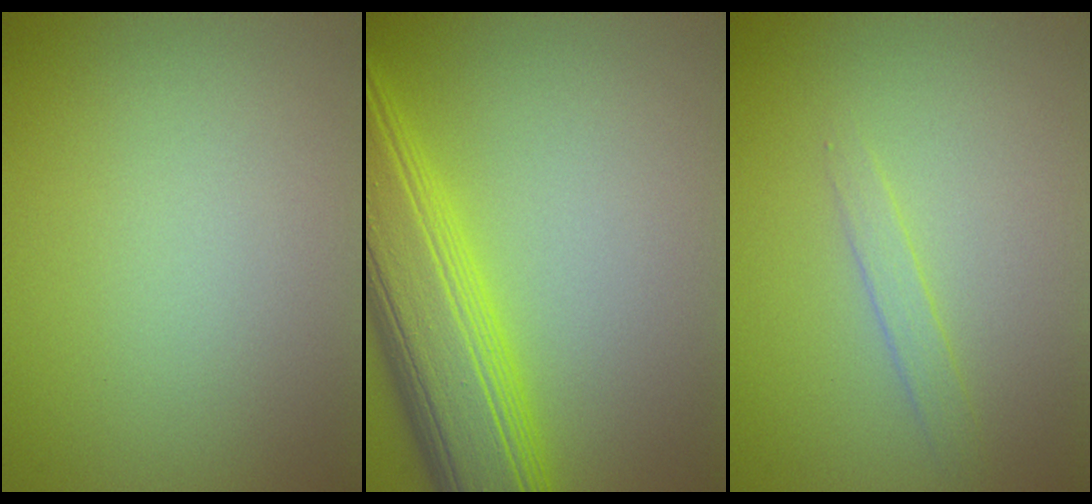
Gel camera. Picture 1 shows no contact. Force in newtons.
{"total": 9.0, "press": 9.0, "slide": 0.2}
{"total": 1.2, "press": 1.2, "slide": 0.1}